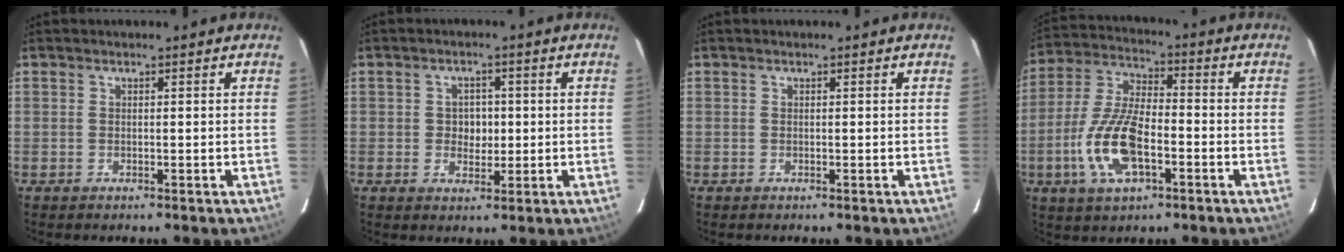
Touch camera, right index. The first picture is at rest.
{"total": 3.6, "force": [0.0, 3.2, 1.7], "torque": [-0.029, 0.009, 0.001]}
{"total": 0.0}
{"total": 13.8, "force": [-4.6, 5.8, 11.7], "torque": [-0.253, -0.002, -0.087]}